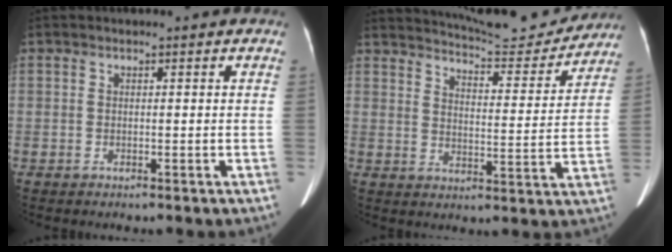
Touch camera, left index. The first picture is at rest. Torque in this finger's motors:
{"motor_torque": [0.45, -1.01, 0.03, 0.02]}